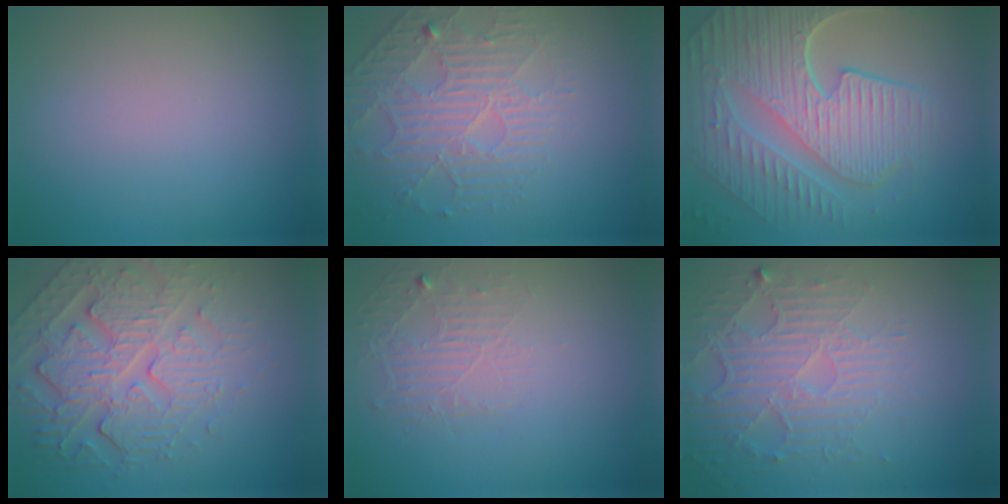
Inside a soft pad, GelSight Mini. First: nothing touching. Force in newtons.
{"total": 4.6, "press": 3.6, "slide": 3.0}
{"total": 9.4, "press": 6.4, "slide": 6.9}
{"total": 6.4, "press": 4.9, "slide": 4.1}
{"total": 1.9, "press": 0.6, "slide": 1.8}
{"total": 5.4, "press": 3.6, "slide": 4.0}